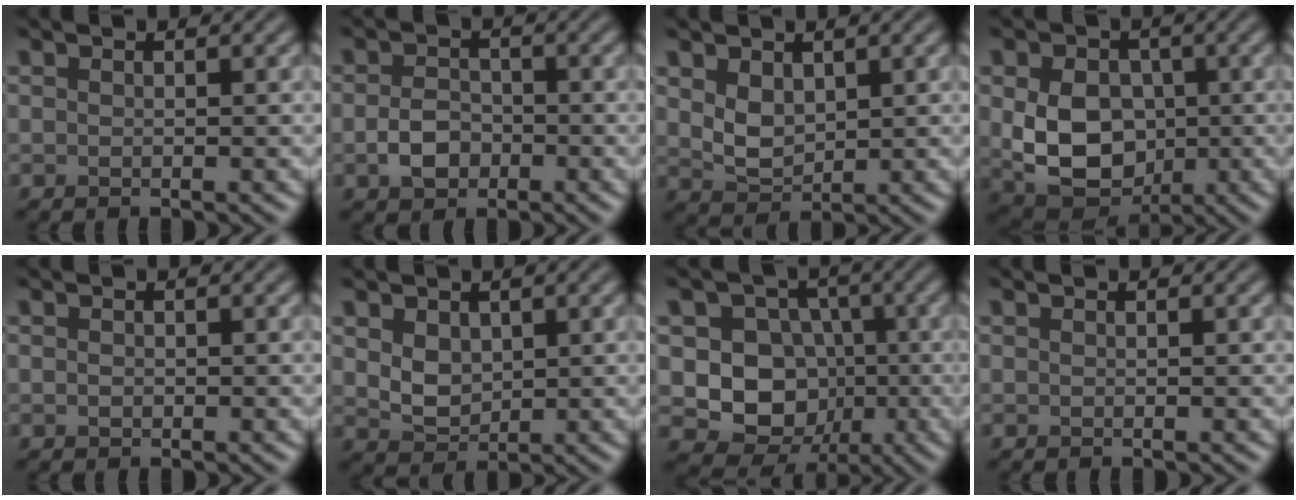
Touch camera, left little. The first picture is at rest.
{"total": 2.8, "force": [-1.0, 2.1, 1.6], "torque": [-0.026, 0.002, -0.025]}
{"total": 2.8, "force": [1.0, 1.9, 1.8], "torque": [-0.040, -0.005, 0.026]}
{"total": 7.8, "force": [-0.2, 5.9, 5.1], "torque": [-0.101, -0.013, -0.003]}
{"total": 0.5, "force": [-0.1, 0.4, 0.3], "torque": [-0.004, -0.003, -0.002]}
{"total": 2.7, "force": [0.8, 2.0, 1.6], "torque": [-0.034, -0.005, 0.020]}
{"total": 8.1, "force": [-0.4, 7.3, 3.5], "torque": [-0.046, -0.005, -0.023]}
{"total": 0.0}